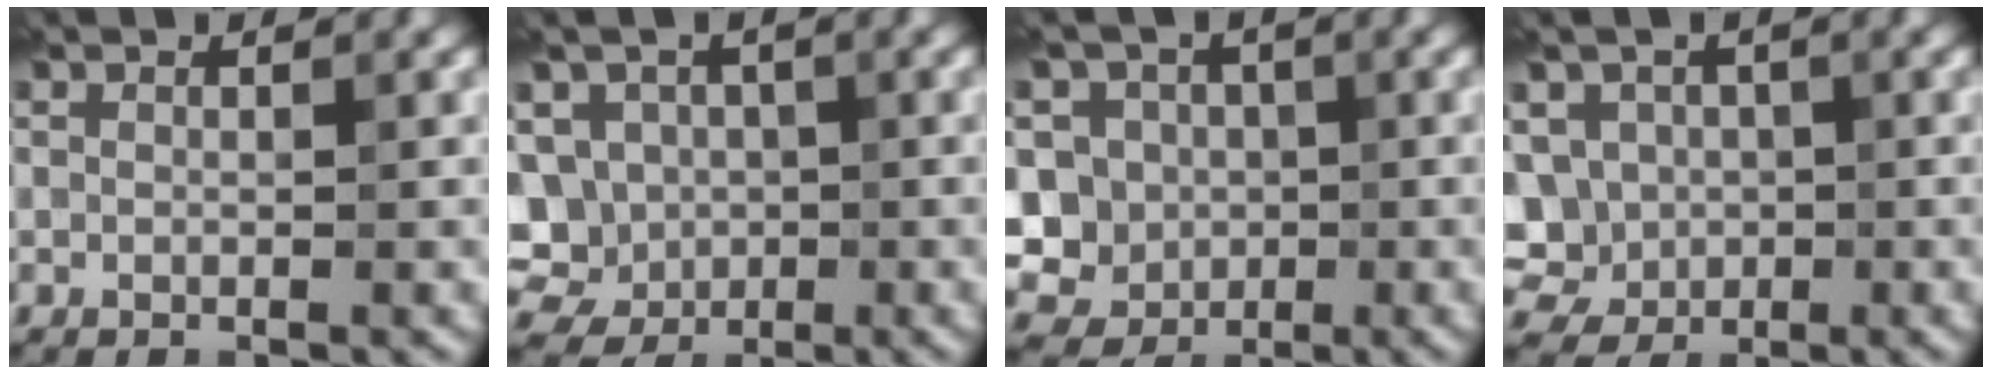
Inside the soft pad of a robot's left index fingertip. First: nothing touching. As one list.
[{"total": 11.6, "force": [-1.9, 10.6, 4.3], "torque": [-0.100, -0.002, -0.051]}, {"total": 12.6, "force": [-0.6, 11.8, 4.3], "torque": [-0.105, 0.022, -0.035]}, {"total": 9.6, "force": [-1.0, 8.7, 3.9], "torque": [-0.091, 0.004, -0.043]}]